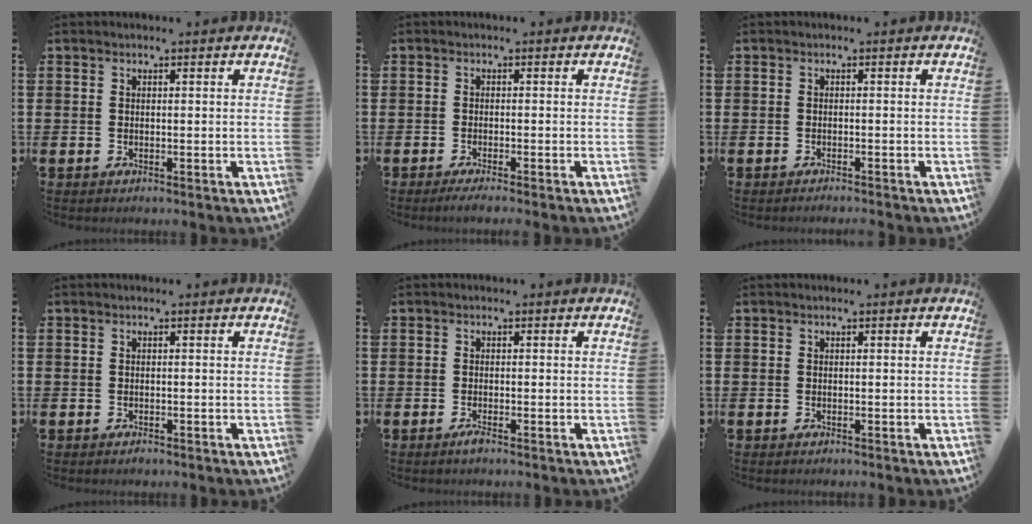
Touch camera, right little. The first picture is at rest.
{"total": 1.1, "force": [-0.8, 0.0, 0.8], "torque": [-0.011, -0.001, -0.014]}
{"total": 0.6, "force": [-0.6, -0.1, 0.1], "torque": [-0.001, -0.002, -0.012]}
{"total": 0.0}
{"total": 1.0, "force": [-0.5, 0.2, 0.9], "torque": [-0.016, -0.002, -0.009]}
{"total": 0.0}